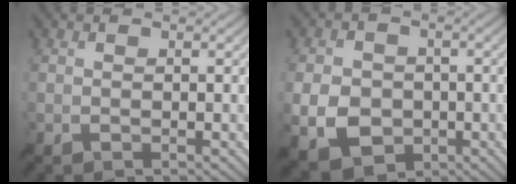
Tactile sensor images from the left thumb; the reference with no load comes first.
{"total": 6.9, "force": [-1.8, 5.2, 4.1], "torque": [-0.102, -0.017, -0.038]}